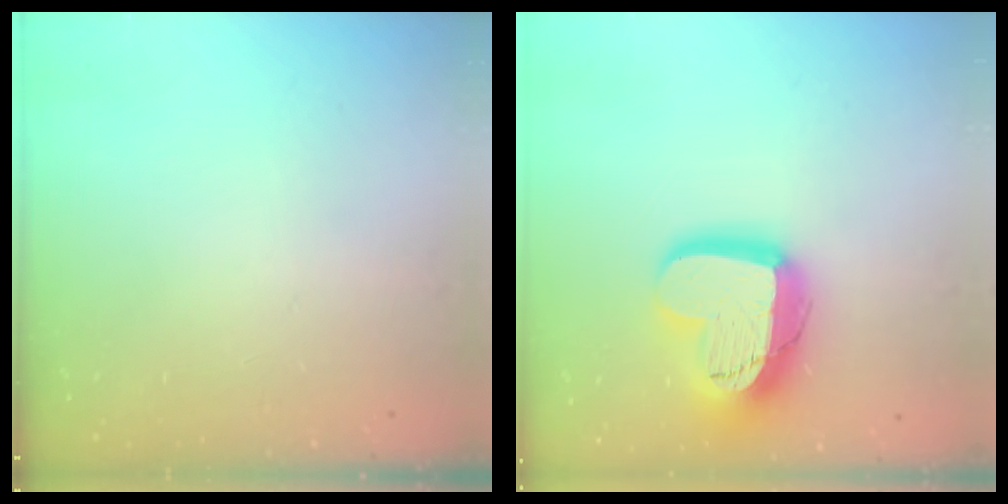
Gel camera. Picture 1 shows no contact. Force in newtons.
{"total": 19.1, "press": 19.1, "slide": 1.4}